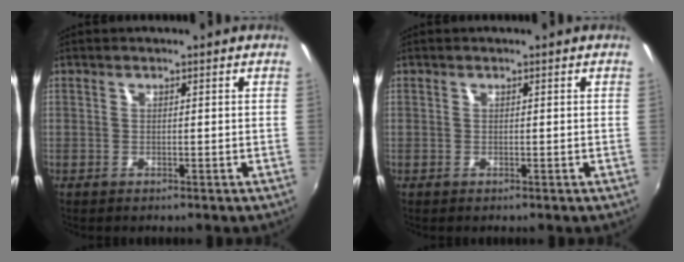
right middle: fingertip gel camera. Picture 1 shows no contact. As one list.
[{"total": 0.0}]